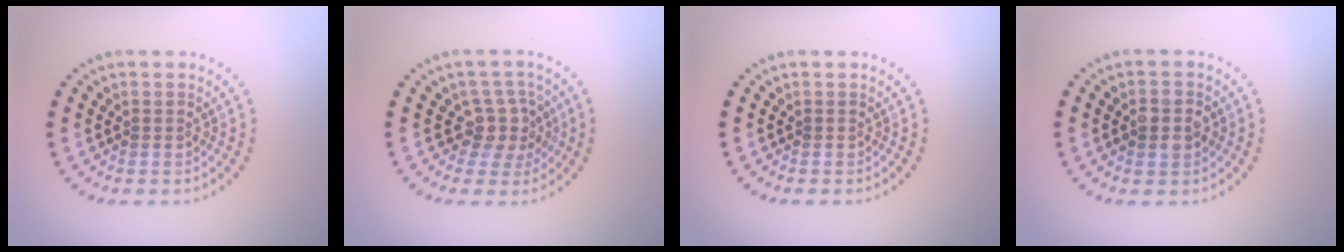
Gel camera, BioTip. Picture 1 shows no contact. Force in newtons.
{"total": 2.9, "press": 2.4, "slide": 1.7}
{"total": 0.0}
{"total": 2.8, "press": 2.8, "slide": 0.2}